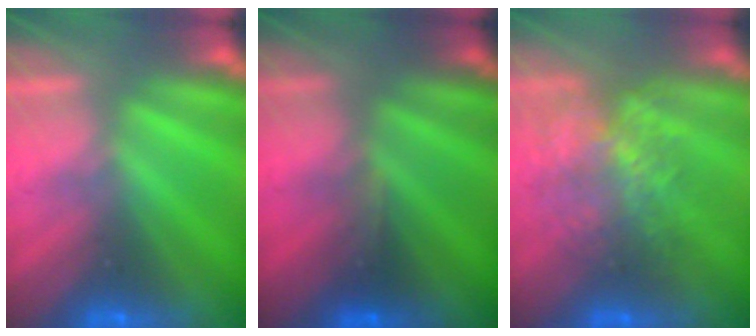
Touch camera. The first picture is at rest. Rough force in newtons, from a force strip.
{"total": 3.4}
{"total": 10.5}